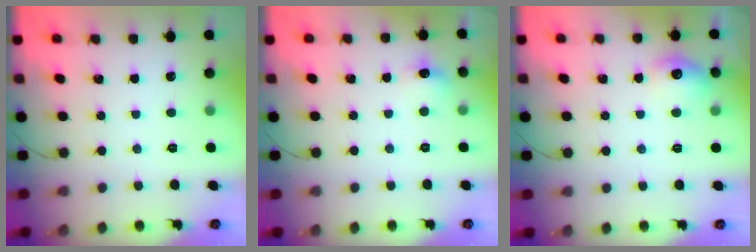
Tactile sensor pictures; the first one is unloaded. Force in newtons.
{"total": 6.3, "press": 6.1, "slide": 1.9}
{"total": 9.3, "press": 9.3, "slide": 0.3}